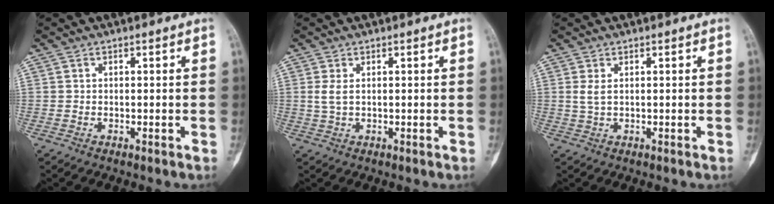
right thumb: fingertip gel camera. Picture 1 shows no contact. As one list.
[{"total": 2.0, "force": [0.5, 0.9, 1.7], "torque": [-0.050, 0.004, 0.019]}, {"total": 1.7, "force": [0.6, 0.7, 1.5], "torque": [-0.041, 0.005, 0.021]}]